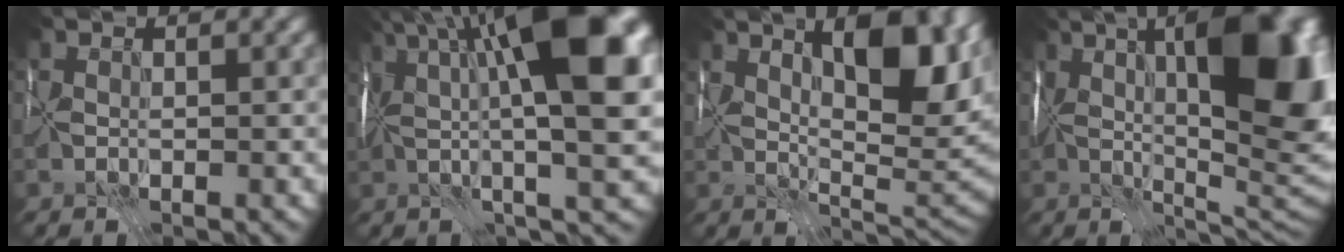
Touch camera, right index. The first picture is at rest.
{"total": 17.4, "force": [4.7, 5.4, 15.9], "torque": [-0.246, 0.031, 0.073]}
{"total": 12.4, "force": [4.7, 4.8, 10.4], "torque": [-0.148, 0.008, 0.069]}
{"total": 18.5, "force": [4.5, 7.7, 16.2], "torque": [-0.207, 0.027, 0.067]}